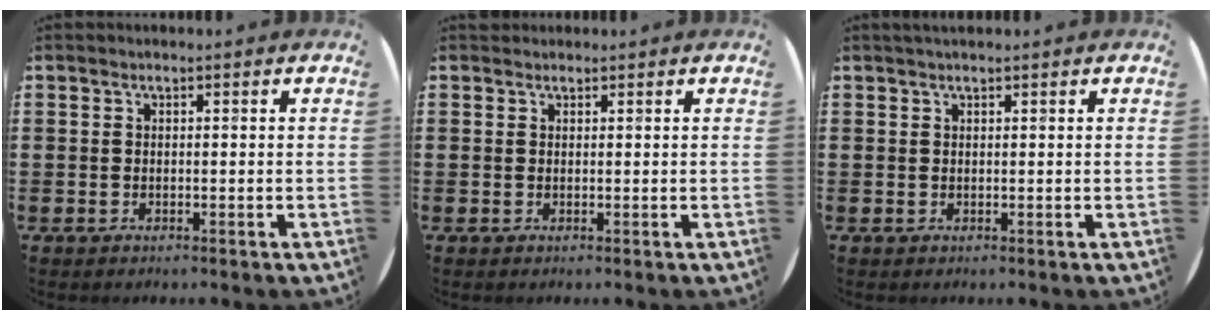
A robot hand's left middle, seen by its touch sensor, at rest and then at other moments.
{"total": 0.5, "force": [0.5, 0.2, -0.1], "torque": [0.004, 0.005, 0.009]}
{"total": 0.5, "force": [0.5, 0.0, 0.2], "torque": [-0.003, 0.000, 0.010]}